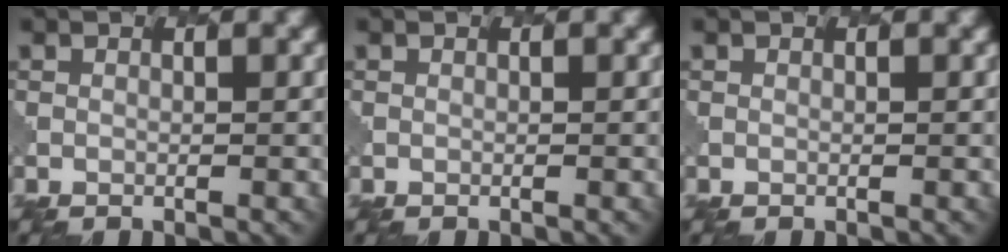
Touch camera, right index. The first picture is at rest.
{"total": 0.0}
{"total": 0.0}